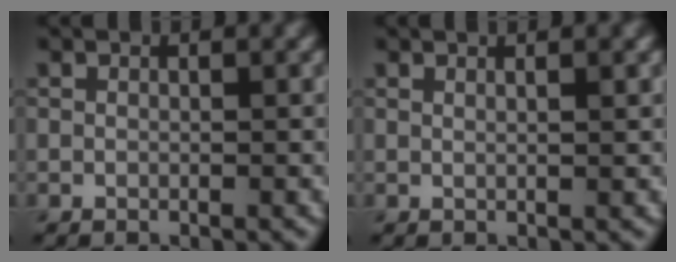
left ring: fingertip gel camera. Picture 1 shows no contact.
{"total": 2.4, "force": [1.2, 1.0, 1.8], "torque": [-0.001, 0.005, -0.008]}